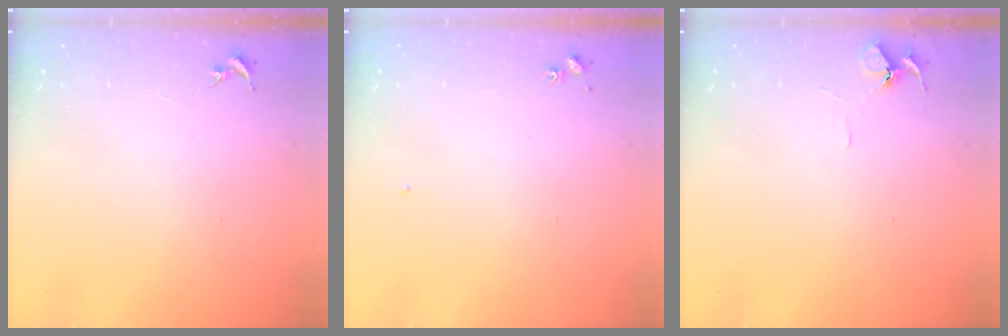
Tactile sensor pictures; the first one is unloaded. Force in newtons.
{"total": 4.4, "press": 4.4, "slide": 0.5}
{"total": 5.8, "press": 5.8, "slide": 0.6}